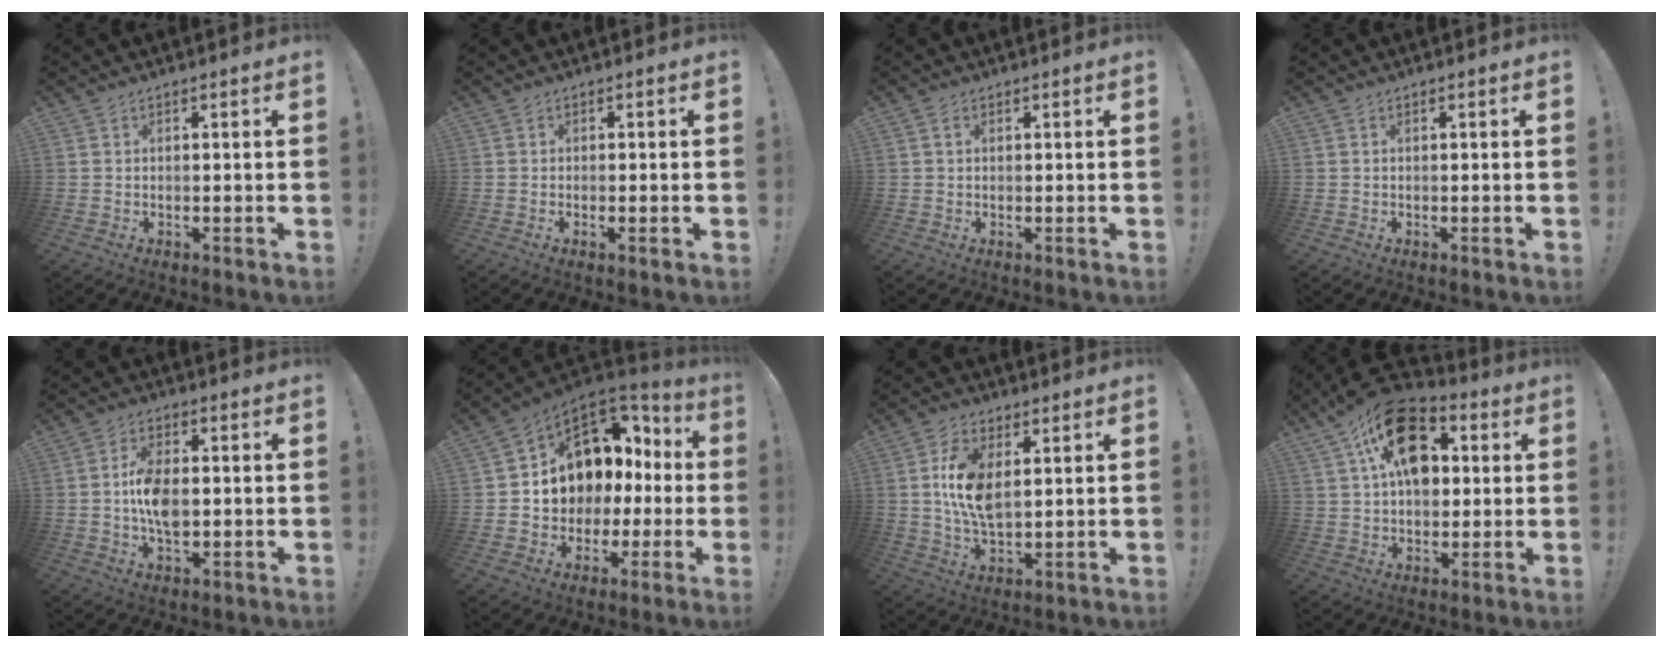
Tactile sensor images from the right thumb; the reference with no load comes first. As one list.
[{"total": 1.3, "force": [-0.3, 0.0, 1.2], "torque": [-0.018, -0.003, -0.006]}, {"total": 1.3, "force": [0.5, 0.9, 0.8], "torque": [-0.011, 0.001, 0.007]}, {"total": 0.0}, {"total": 9.5, "force": [-0.6, 5.5, 7.7], "torque": [-0.128, 0.002, -0.011]}, {"total": 11.3, "force": [3.8, 9.3, 5.1], "torque": [-0.081, -0.033, 0.083]}, {"total": 11.9, "force": [2.7, 6.4, 9.7], "torque": [-0.175, -0.010, 0.044]}, {"total": 19.9, "force": [7.2, 12.8, 13.5], "torque": [-0.207, -0.028, 0.128]}]